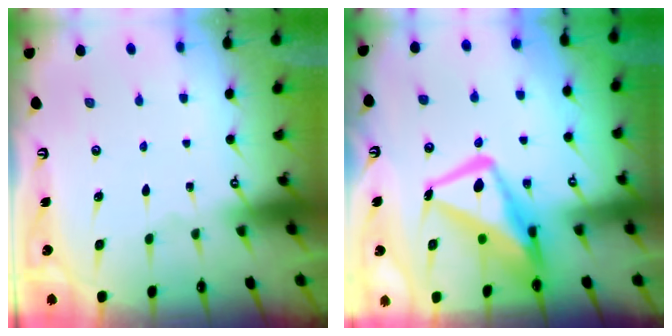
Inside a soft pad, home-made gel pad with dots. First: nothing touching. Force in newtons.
{"total": 16.0, "press": 15.8, "slide": 2.0}